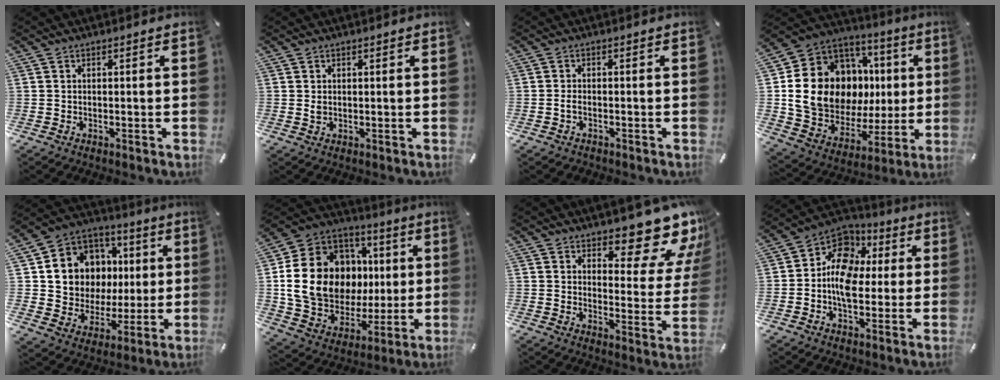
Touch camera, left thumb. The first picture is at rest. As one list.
[{"total": 1.0, "force": [0.3, 0.8, 0.5], "torque": [-0.004, -0.001, 0.005]}, {"total": 1.7, "force": [-0.7, 1.0, 1.1], "torque": [-0.022, 0.004, -0.014]}, {"total": 18.6, "force": [1.9, 15.1, 10.6], "torque": [-0.208, -0.020, 0.050]}, {"total": 12.8, "force": [2.0, 12.1, 3.7], "torque": [-0.061, -0.014, 0.053]}, {"total": 20.0, "force": [1.1, 16.5, 11.4], "torque": [-0.236, 0.001, 0.031]}, {"total": 15.0, "force": [11.9, 5.5, 7.3], "torque": [-0.081, -0.110, 0.195]}, {"total": 11.9, "force": [-0.9, 9.0, 7.6], "torque": [-0.140, 0.009, -0.017]}]